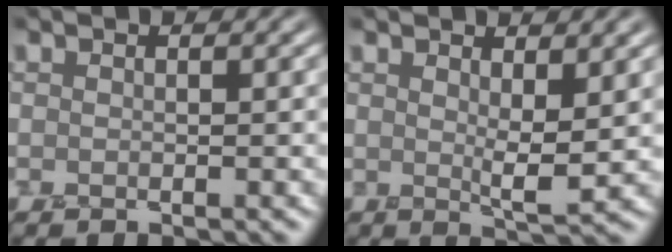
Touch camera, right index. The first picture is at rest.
{"total": 3.0, "force": [1.2, 0.9, 2.5], "torque": [-0.044, -0.007, 0.022]}